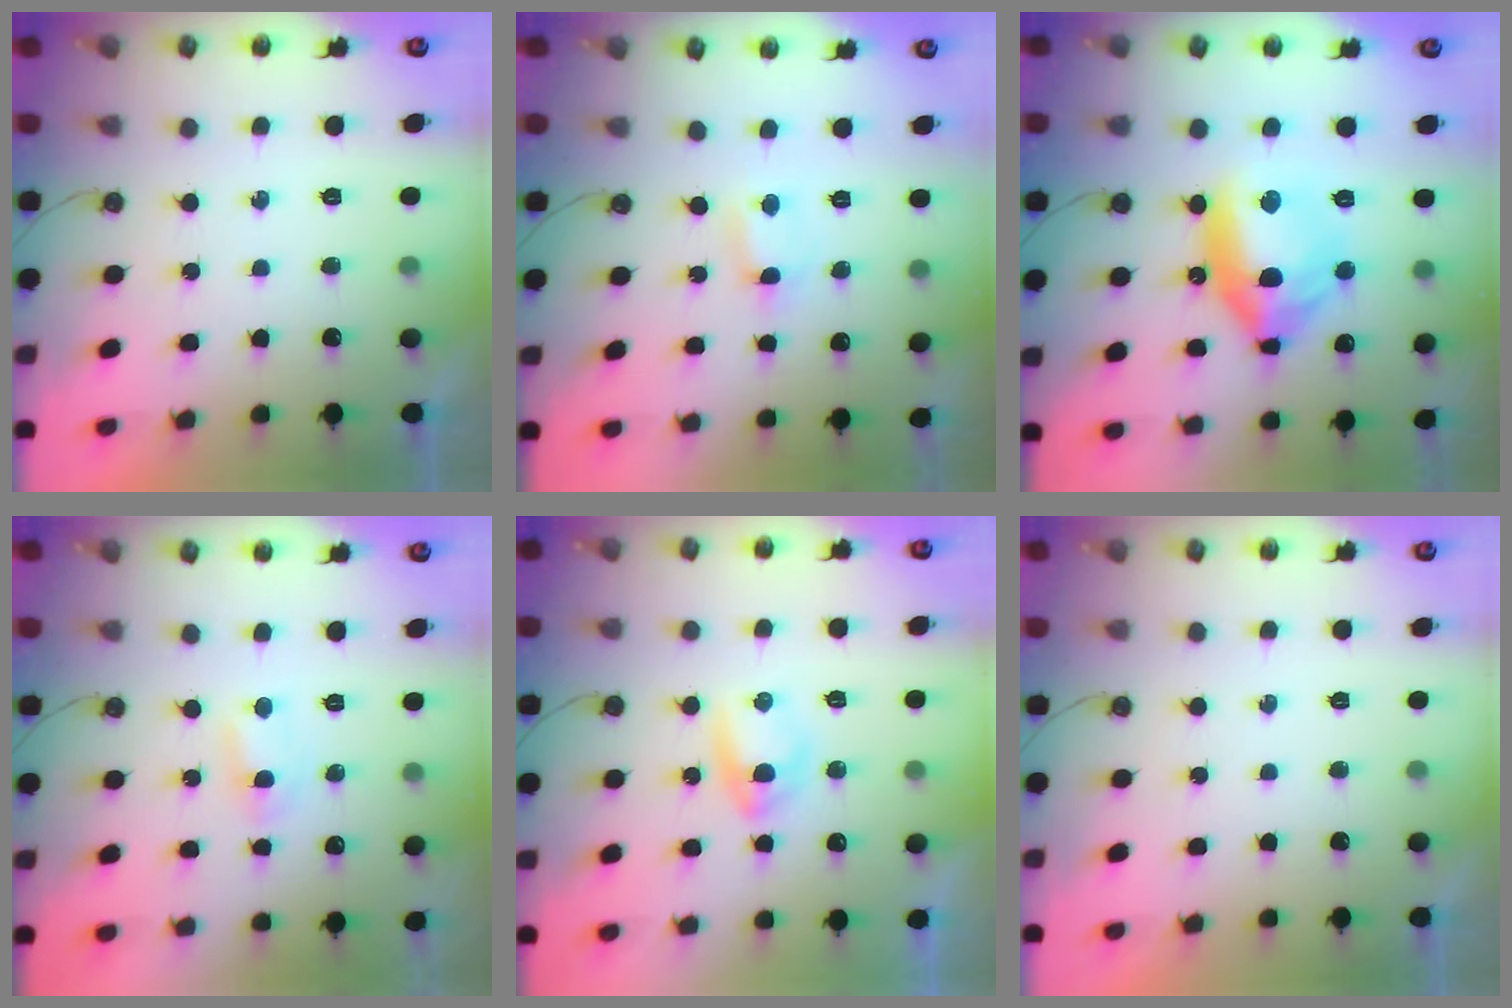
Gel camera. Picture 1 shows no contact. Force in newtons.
{"total": 0.6, "press": 0.4, "slide": 0.5}
{"total": 14.7, "press": 14.6, "slide": 2.0}
{"total": 2.0, "press": 1.9, "slide": 0.7}
{"total": 4.2, "press": 4.1, "slide": 0.9}
{"total": 0.0}